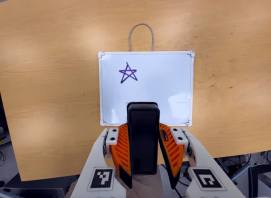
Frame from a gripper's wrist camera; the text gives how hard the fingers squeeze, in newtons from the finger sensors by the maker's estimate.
{"total": 7.0, "left": 5.4, "right": 8.6}